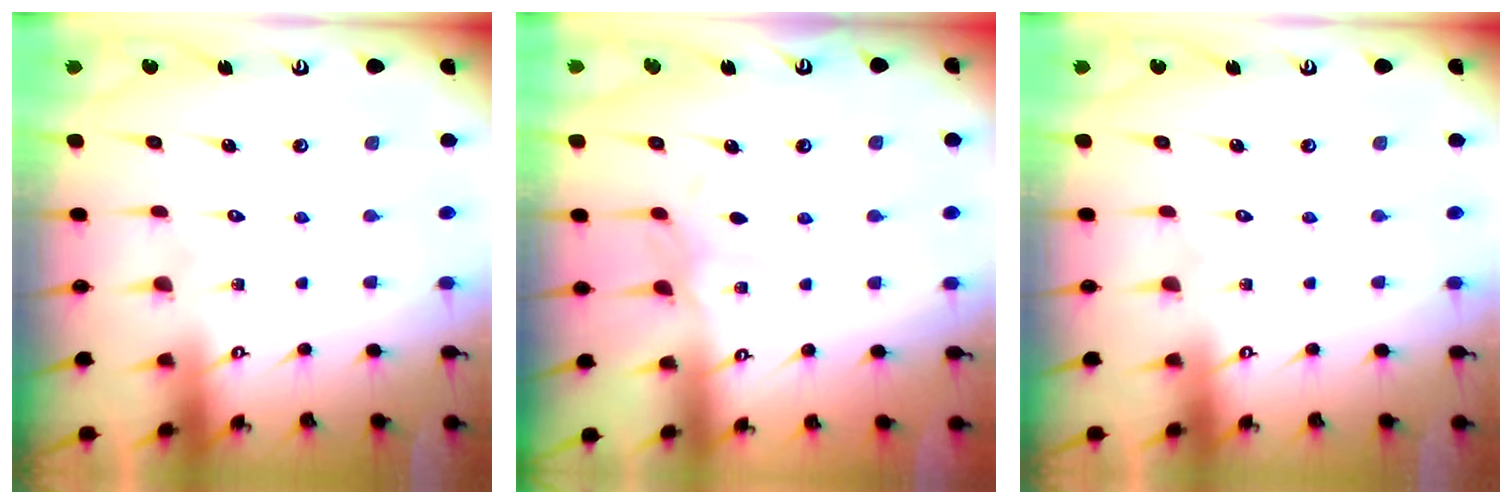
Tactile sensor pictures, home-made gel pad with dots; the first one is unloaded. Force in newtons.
{"total": 2.0, "press": 2.0, "slide": 0.5}
{"total": 0.0}